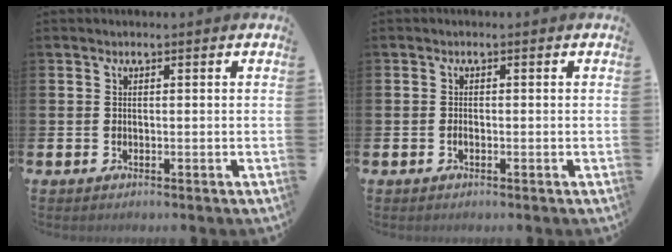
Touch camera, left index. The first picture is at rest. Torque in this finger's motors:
{"motor_torque": [0.02, 0.23, -0.01, 0.00]}